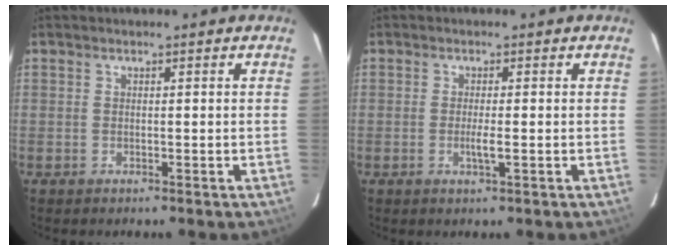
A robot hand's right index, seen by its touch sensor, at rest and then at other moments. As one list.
[{"total": 2.0, "force": [-0.4, 0.0, 2.0], "torque": [-0.038, -0.004, -0.008]}]